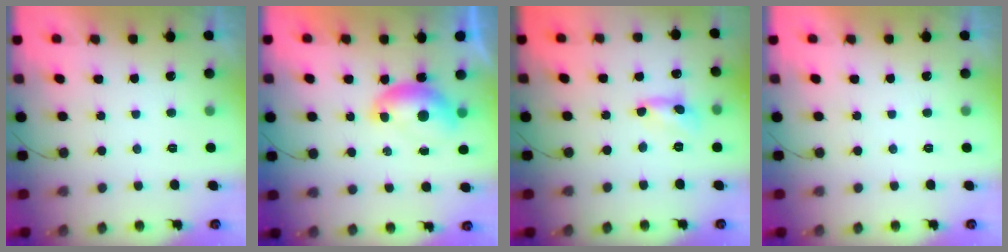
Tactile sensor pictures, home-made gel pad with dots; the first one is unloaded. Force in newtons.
{"total": 7.2, "press": 7.2, "slide": 0.7}
{"total": 2.7, "press": 2.7, "slide": 0.1}
{"total": 0.0}